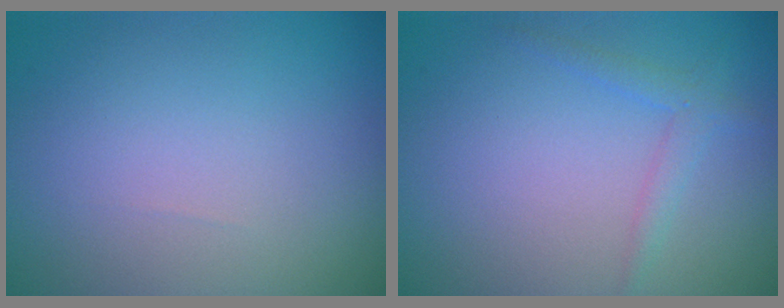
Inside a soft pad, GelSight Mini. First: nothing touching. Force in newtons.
{"total": 1.5, "press": 1.5, "slide": 0.1}